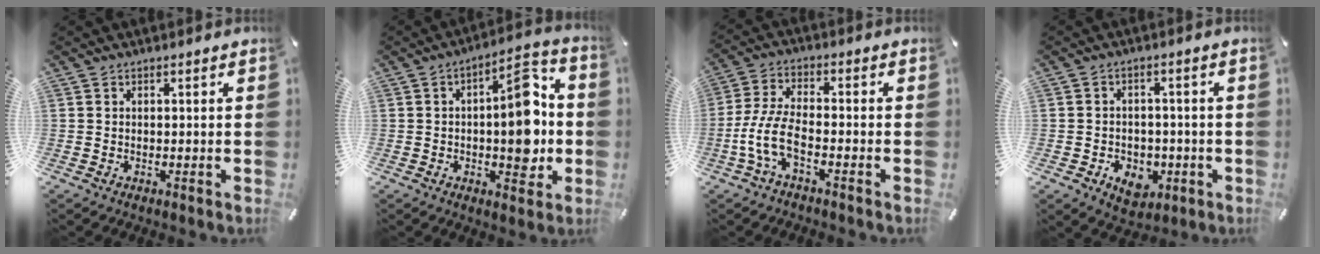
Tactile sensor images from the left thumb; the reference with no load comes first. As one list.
[{"total": 14.7, "force": [-1.1, 7.0, 12.8], "torque": [-0.161, 0.001, -0.019]}, {"total": 7.9, "force": [-3.6, 3.1, 6.3], "torque": [-0.150, -0.004, -0.069]}, {"total": 7.1, "force": [-2.7, 5.6, 3.4], "torque": [-0.050, 0.012, -0.047]}]